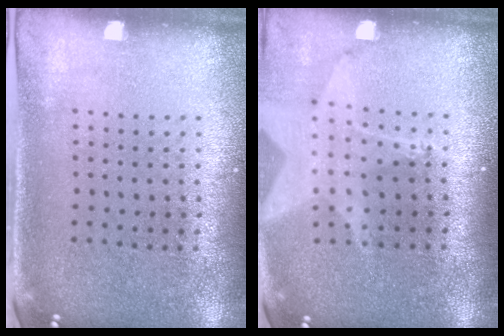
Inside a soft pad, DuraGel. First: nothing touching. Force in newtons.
{"total": 2.0, "press": 1.5, "slide": 1.3}